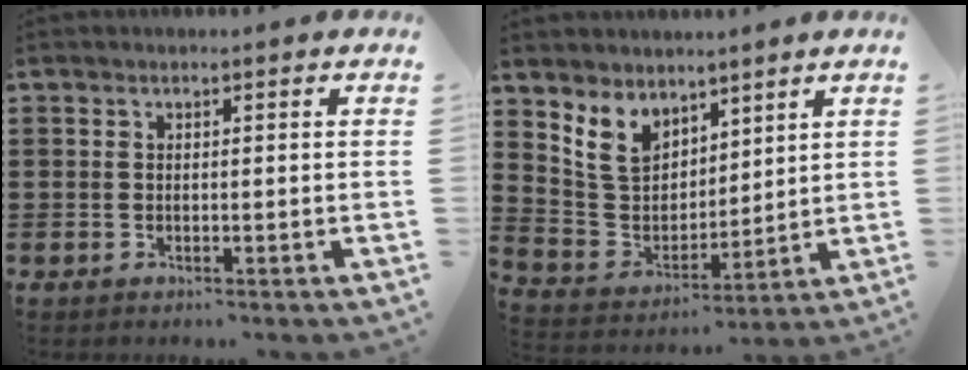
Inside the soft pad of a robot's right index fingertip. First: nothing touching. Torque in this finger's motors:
{"motor_torque": [1.26, 0.88, 0.52, 0.09]}